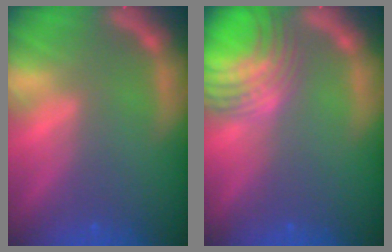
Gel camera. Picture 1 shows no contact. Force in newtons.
{"total": 9.1}